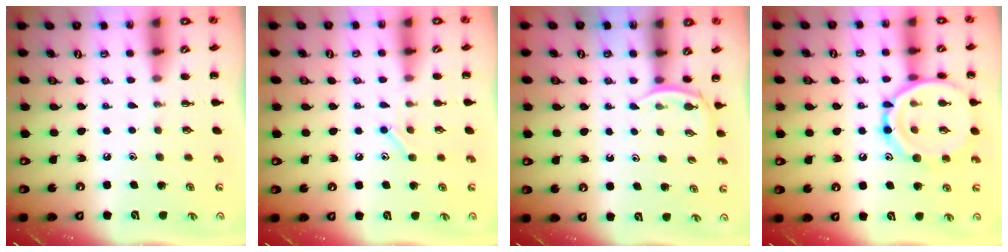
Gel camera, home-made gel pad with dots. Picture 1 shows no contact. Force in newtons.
{"total": 6.8, "press": 6.8, "slide": 0.8}
{"total": 2.6, "press": 2.5, "slide": 0.8}
{"total": 15.8, "press": 15.7, "slide": 1.2}